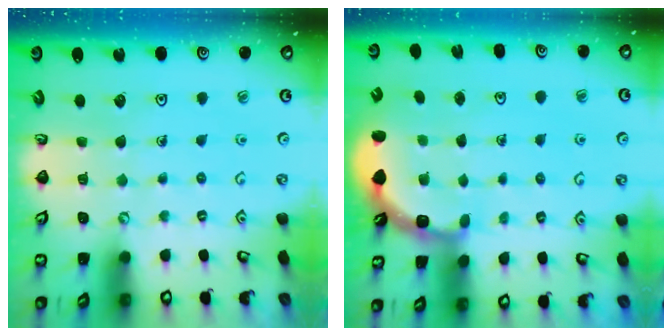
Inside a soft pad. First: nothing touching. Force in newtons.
{"total": 2.7, "press": 2.7, "slide": 0.6}